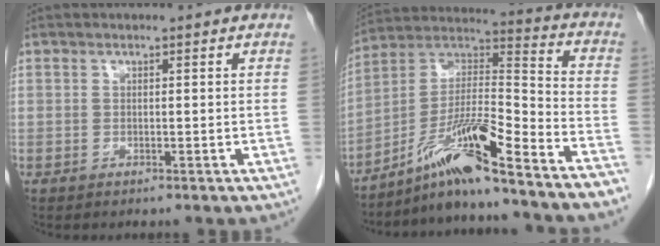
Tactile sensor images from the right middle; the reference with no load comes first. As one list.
[{"total": 15.4, "force": [-11.8, -0.3, 9.9], "torque": [-0.172, 0.020, -0.206]}]